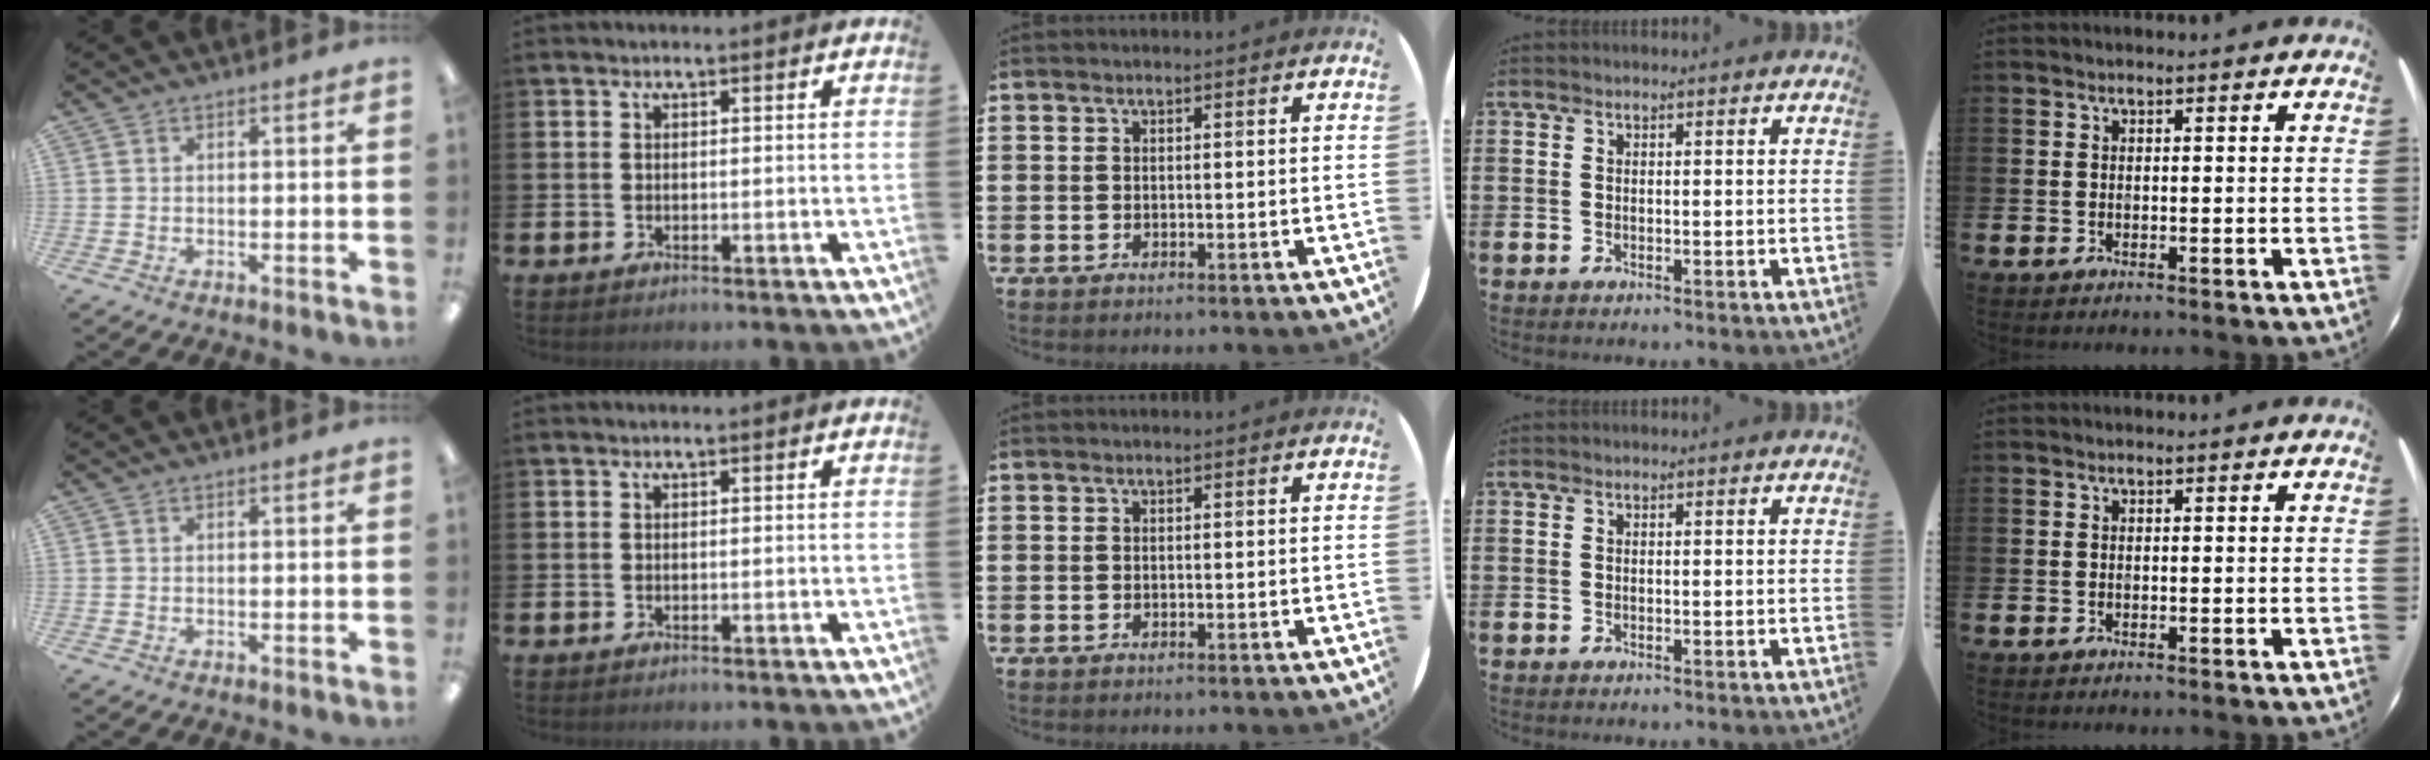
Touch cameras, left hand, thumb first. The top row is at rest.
{}